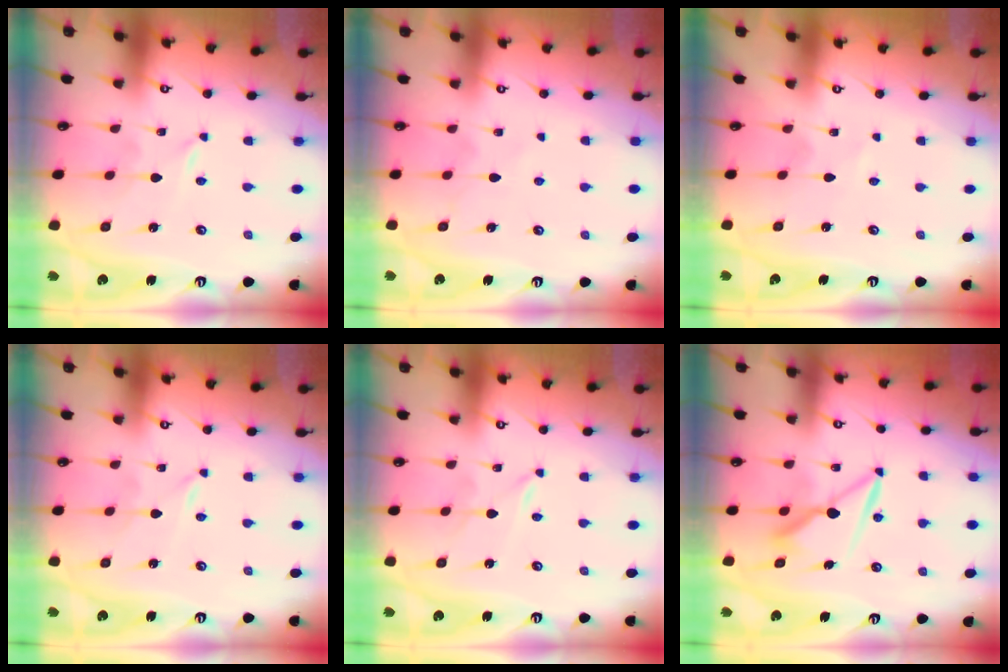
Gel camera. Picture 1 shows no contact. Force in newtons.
{"total": 4.6, "press": 4.6, "slide": 0.6}
{"total": 1.9, "press": 1.8, "slide": 0.3}
{"total": 0.0}
{"total": 0.0}
{"total": 8.7, "press": 8.7, "slide": 0.5}